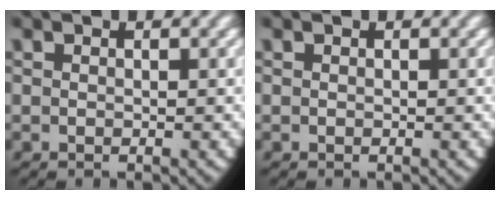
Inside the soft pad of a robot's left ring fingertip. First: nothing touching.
{"total": 0.0}